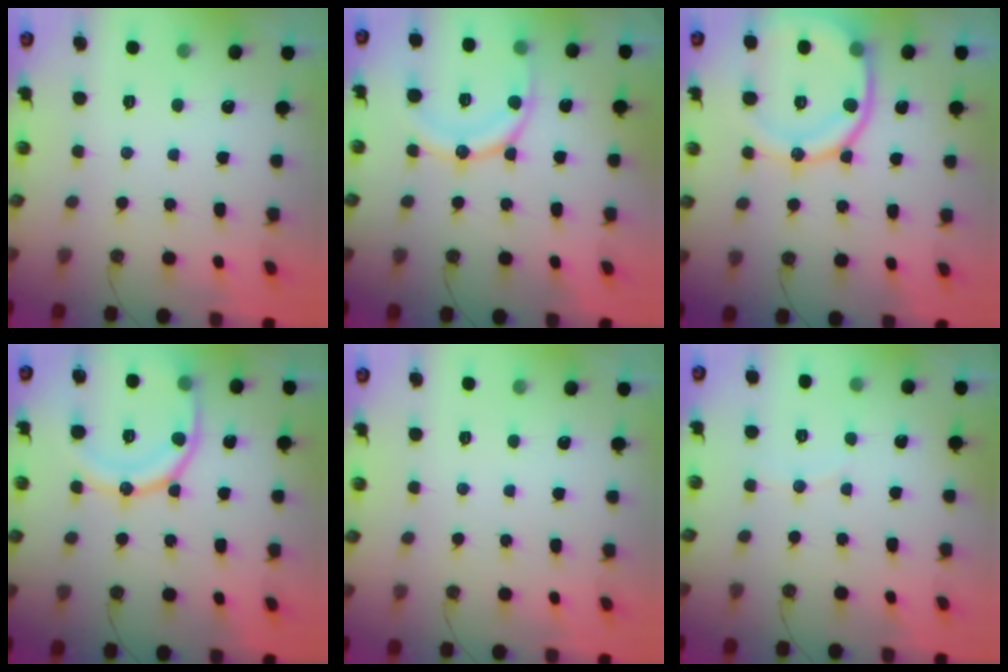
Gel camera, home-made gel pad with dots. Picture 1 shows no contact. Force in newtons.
{"total": 14.8, "press": 14.7, "slide": 1.5}
{"total": 16.7, "press": 16.6, "slide": 1.8}
{"total": 17.2, "press": 17.1, "slide": 2.0}
{"total": 0.0}
{"total": 3.0, "press": 3.0, "slide": 0.2}